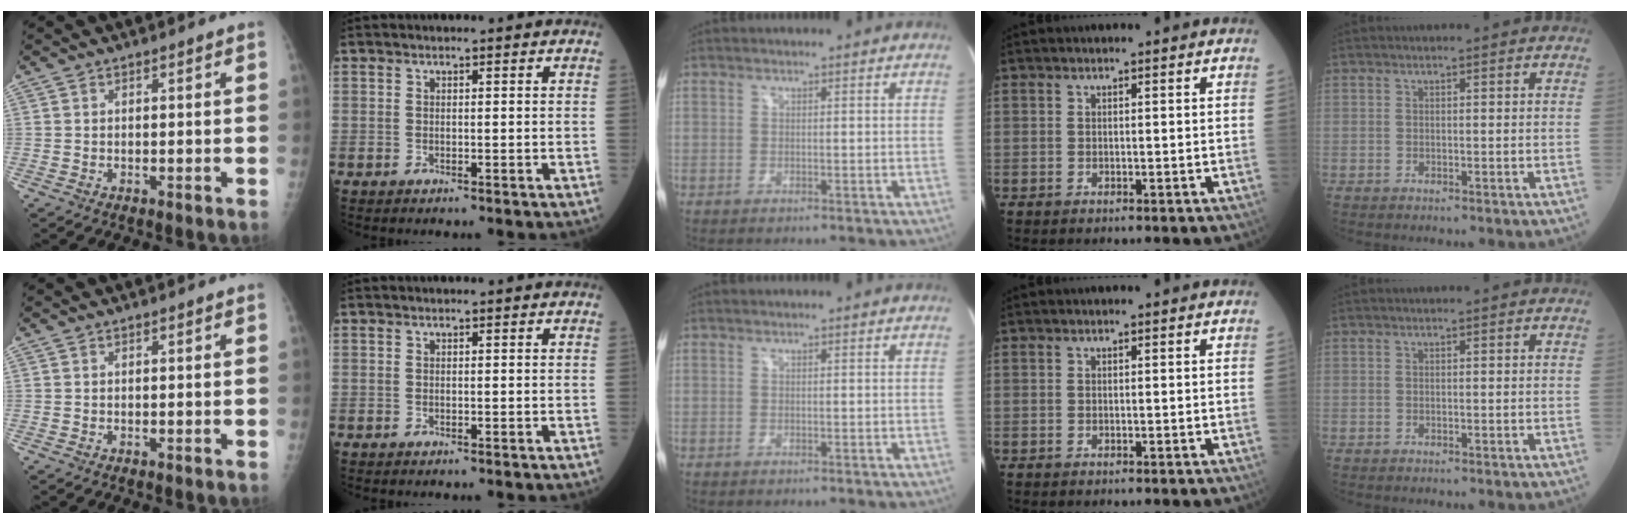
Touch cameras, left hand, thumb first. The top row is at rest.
{}